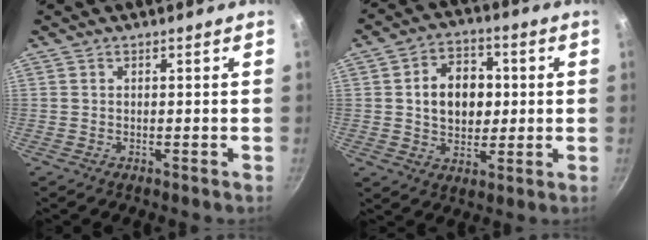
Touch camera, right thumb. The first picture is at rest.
{"total": 11.5, "force": [1.2, 8.6, 7.5], "torque": [-0.082, 0.011, 0.016]}